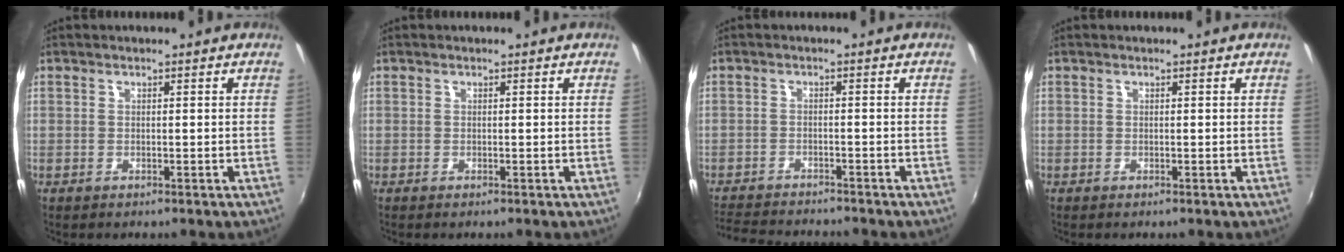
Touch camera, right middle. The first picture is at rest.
{"total": 0.0}
{"total": 9.5, "force": [-8.8, 1.5, 3.1], "torque": [-0.087, -0.012, -0.145]}
{"total": 0.0}